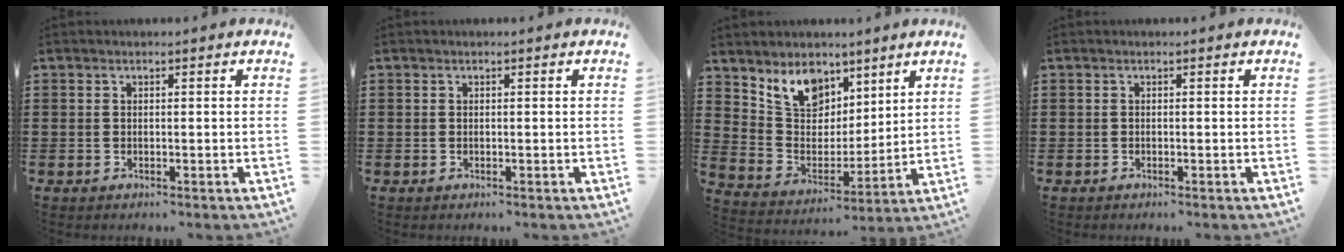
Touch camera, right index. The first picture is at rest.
{"total": 0.0}
{"total": 8.7, "force": [6.2, 5.5, 2.7], "torque": [-0.076, -0.018, 0.117]}
{"total": 0.0}